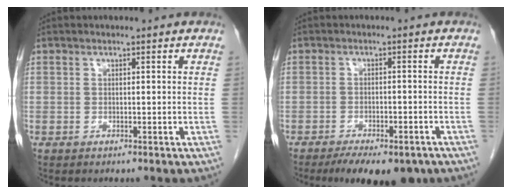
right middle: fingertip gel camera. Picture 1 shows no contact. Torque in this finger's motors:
{"motor_torque": [0.95, -0.78, 0.14, 0.04]}